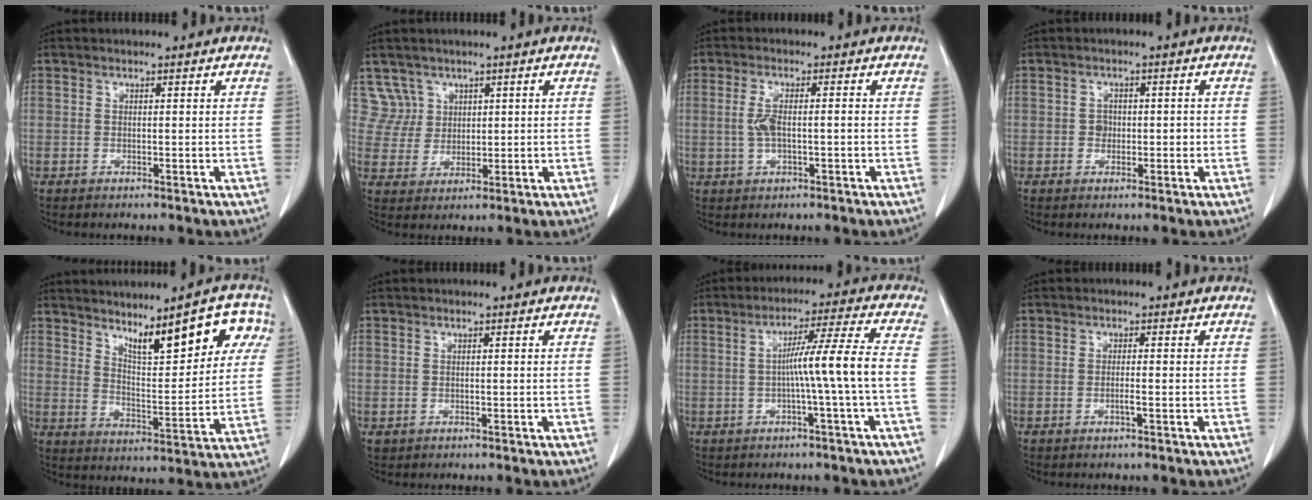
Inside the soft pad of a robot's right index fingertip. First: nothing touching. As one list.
[{"total": 5.6, "force": [2.9, 4.8, -0.2], "torque": [0.012, 0.017, 0.065]}, {"total": 4.6, "force": [-0.3, 1.6, 4.4], "torque": [-0.101, 0.010, -0.003]}, {"total": 3.0, "force": [-0.3, 2.3, 1.8], "torque": [-0.032, 0.014, -0.001]}, {"total": 14.8, "force": [8.0, 4.2, 11.8], "torque": [-0.164, 0.017, 0.127]}, {"total": 1.6, "force": [-0.1, 1.5, 0.6], "torque": [-0.018, 0.005, 0.008]}, {"total": 8.7, "force": [-1.2, -1.5, 8.5], "torque": [-0.141, 0.016, -0.015]}, {"total": 1.7, "force": [-0.5, 0.3, 1.6], "torque": [-0.033, 0.000, -0.009]}]